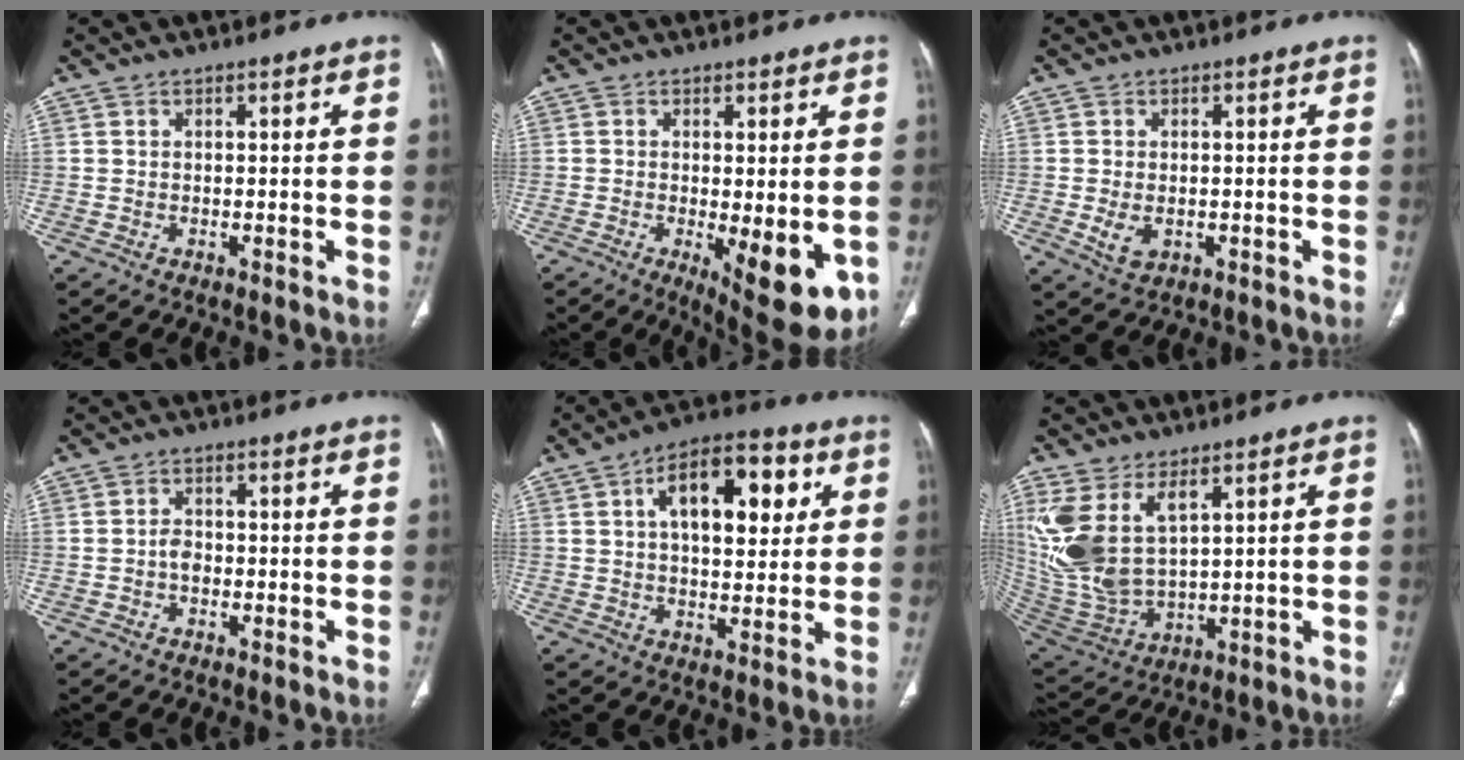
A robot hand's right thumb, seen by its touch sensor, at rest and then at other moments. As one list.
[{"total": 11.5, "force": [-2.8, 4.0, 10.4], "torque": [-0.135, -0.024, -0.027]}, {"total": 3.7, "force": [-0.7, 2.4, 2.7], "torque": [-0.052, -0.005, -0.003]}, {"total": 2.2, "force": [-0.5, 1.5, 1.5], "torque": [-0.023, 0.009, -0.011]}, {"total": 15.6, "force": [5.0, 8.0, 12.5], "torque": [-0.155, 0.005, 0.074]}, {"total": 15.4, "force": [6.3, 7.9, 11.6], "torque": [-0.248, -0.022, 0.149]}]